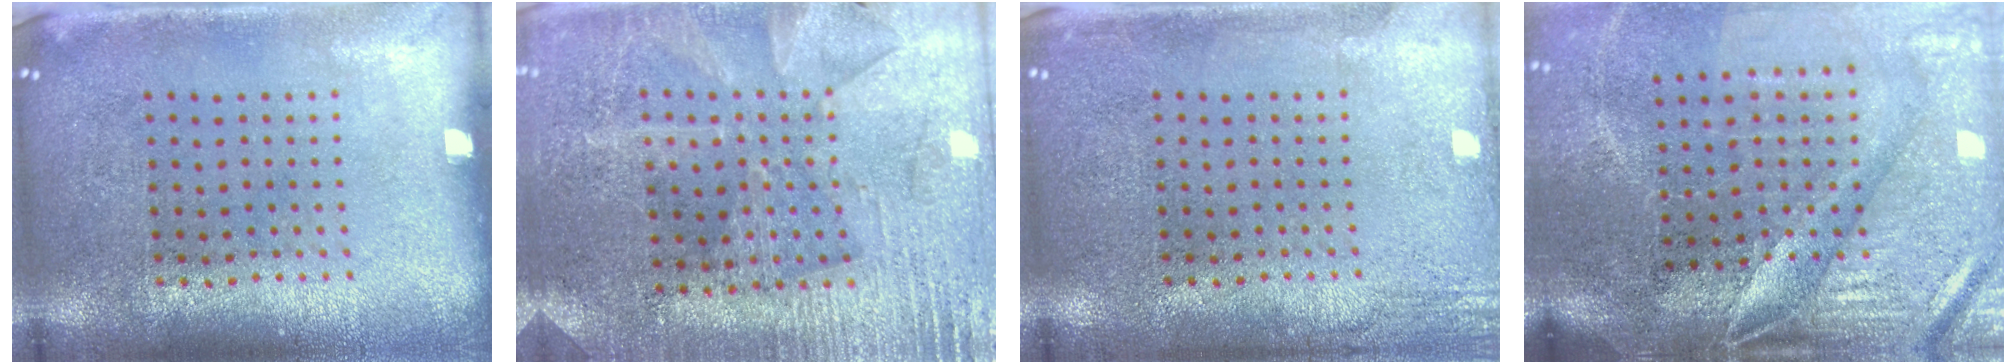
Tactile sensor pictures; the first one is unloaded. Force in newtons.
{"total": 2.9, "press": 2.8, "slide": 0.5}
{"total": 1.9, "press": 1.9, "slide": 0.2}
{"total": 4.6, "press": 3.9, "slide": 2.4}